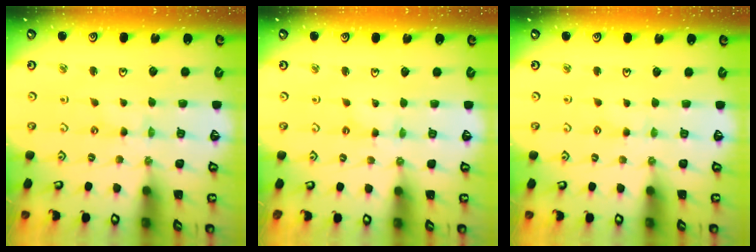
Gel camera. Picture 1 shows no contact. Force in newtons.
{"total": 1.2, "press": 1.2, "slide": 0.1}
{"total": 1.7, "press": 1.6, "slide": 0.3}